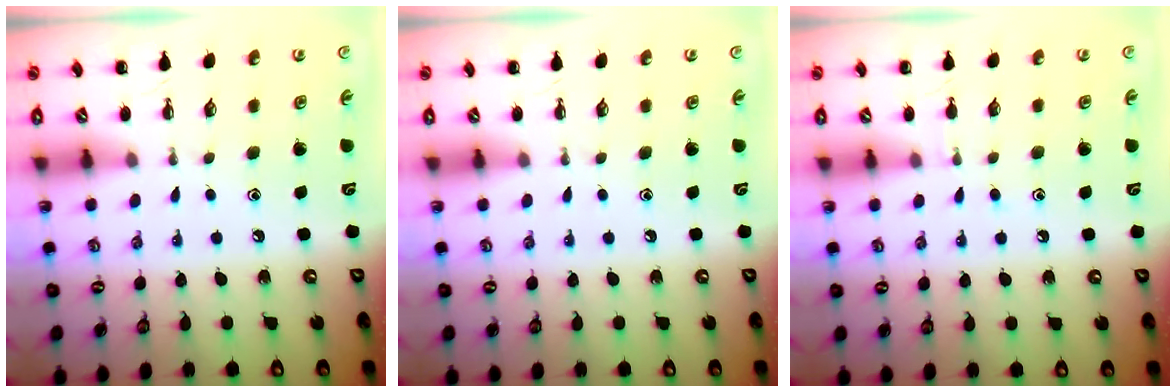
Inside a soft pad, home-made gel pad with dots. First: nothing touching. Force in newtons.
{"total": 0.0}
{"total": 5.2, "press": 4.9, "slide": 1.6}